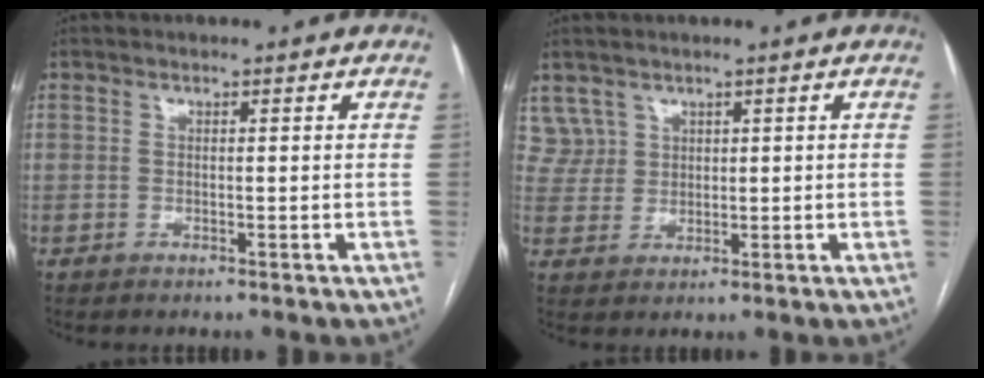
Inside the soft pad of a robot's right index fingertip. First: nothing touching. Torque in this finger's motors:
{"motor_torque": [-0.33, 0.28, 0.00, -0.02]}